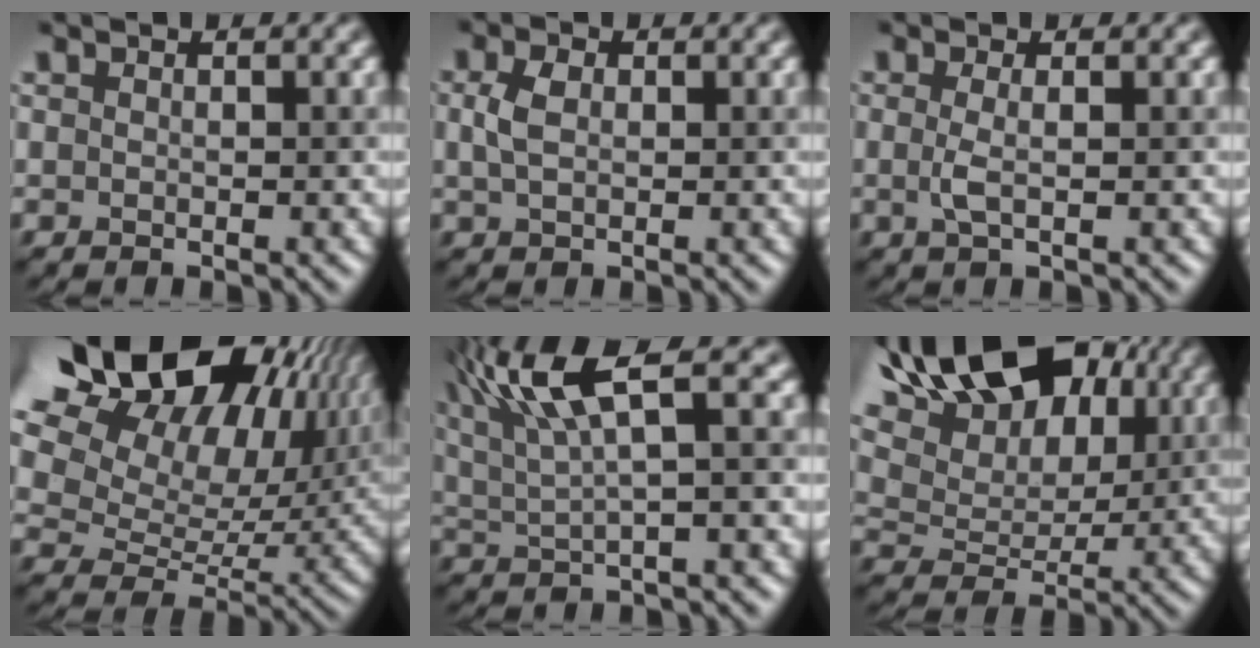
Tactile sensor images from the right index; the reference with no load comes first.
{"total": 2.2, "force": [0.4, 1.4, 1.7], "torque": [-0.040, 0.003, 0.006]}
{"total": 1.7, "force": [-0.1, 0.4, 1.6], "torque": [-0.034, -0.001, -0.004]}
{"total": 19.8, "force": [10.0, 12.0, 12.3], "torque": [-0.215, 0.062, 0.166]}
{"total": 8.3, "force": [3.8, 1.8, 7.1], "torque": [-0.135, 0.021, 0.074]}
{"total": 19.5, "force": [10.2, 11.9, 11.6], "torque": [-0.214, 0.073, 0.157]}